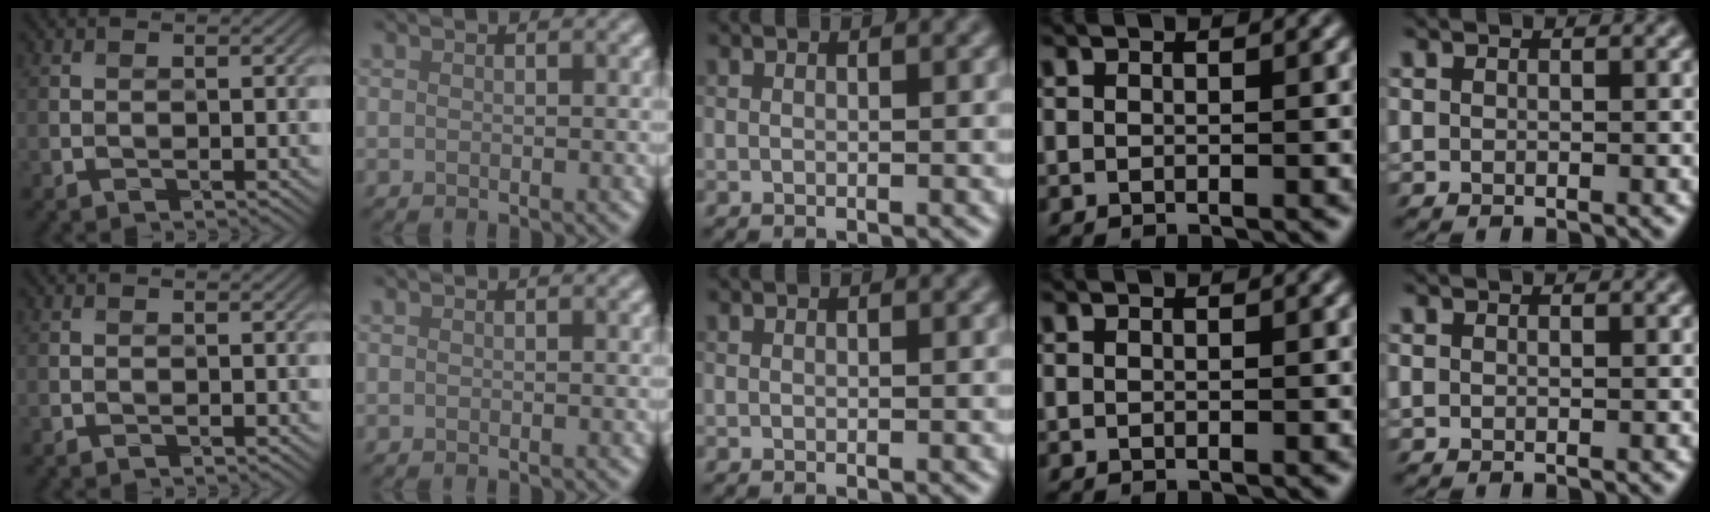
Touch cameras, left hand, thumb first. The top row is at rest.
{}